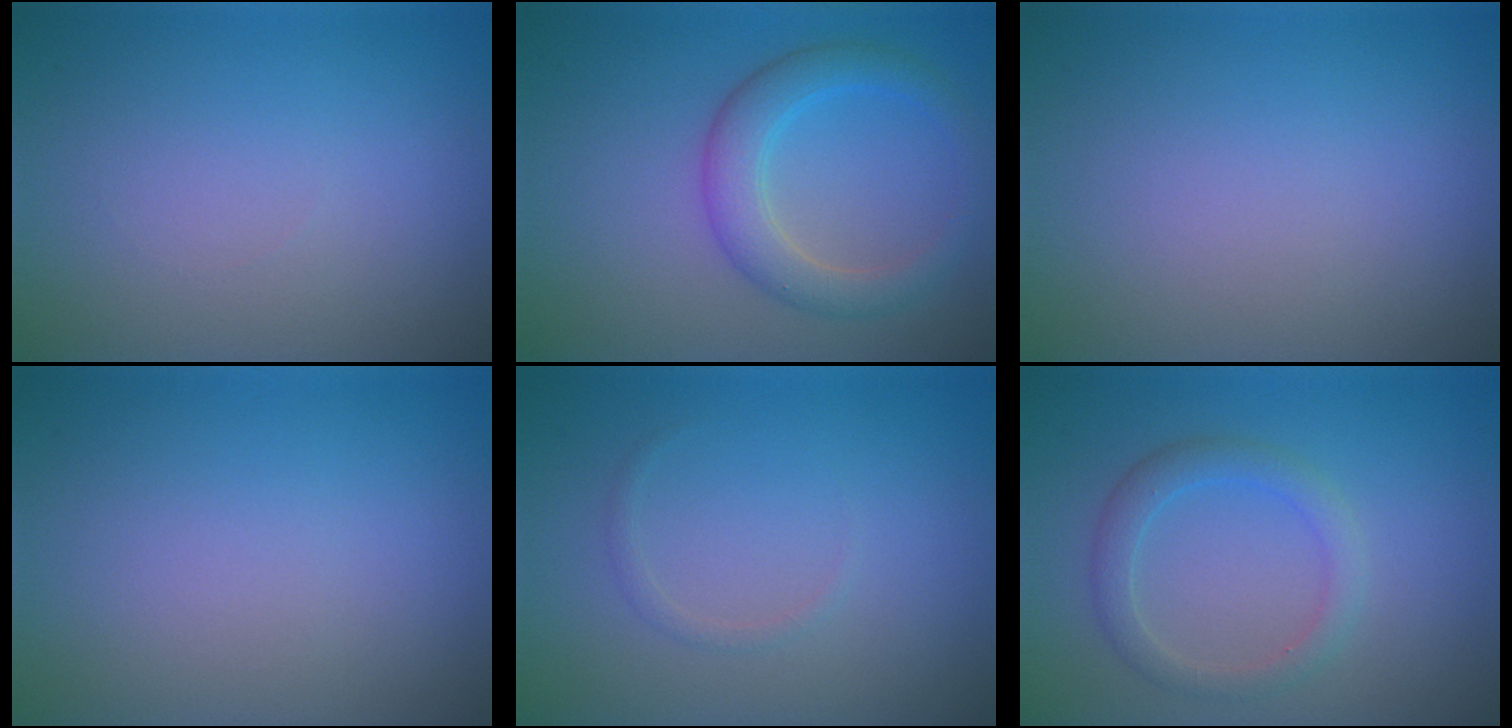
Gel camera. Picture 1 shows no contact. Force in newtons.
{"total": 3.8, "press": 3.8, "slide": 0.1}
{"total": 0.0}
{"total": 0.0}
{"total": 0.7, "press": 0.7, "slide": 0.1}
{"total": 2.4, "press": 2.4, "slide": 0.2}